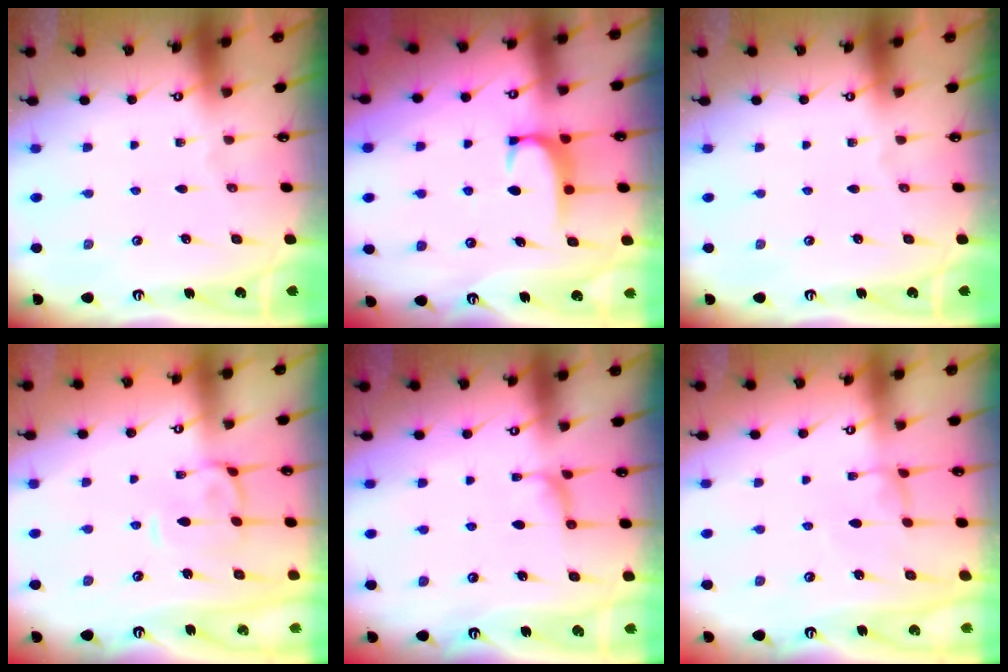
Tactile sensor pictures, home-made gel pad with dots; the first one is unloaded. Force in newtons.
{"total": 1.9, "press": 1.9, "slide": 0.5}
{"total": 0.0}
{"total": 2.4, "press": 2.2, "slide": 1.1}
{"total": 1.7, "press": 1.7, "slide": 0.4}
{"total": 0.7, "press": 0.5, "slide": 0.5}